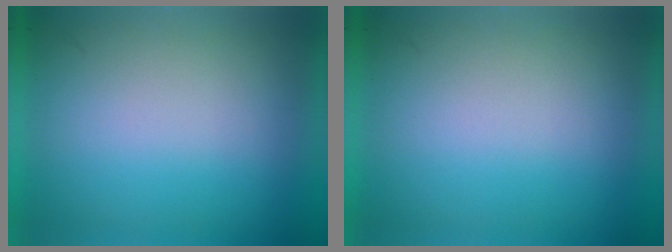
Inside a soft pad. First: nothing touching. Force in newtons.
{"total": 1.1}